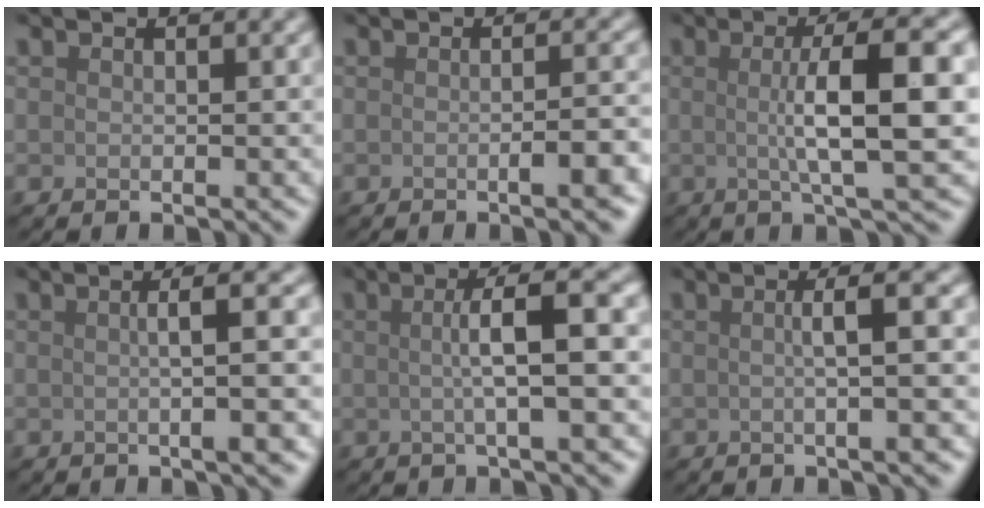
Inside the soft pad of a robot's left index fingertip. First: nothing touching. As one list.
[{"total": 3.2, "force": [-0.8, 0.9, 3.0], "torque": [-0.031, 0.005, -0.014]}, {"total": 8.2, "force": [0.5, 1.9, 8.0], "torque": [-0.110, 0.009, 0.003]}, {"total": 5.1, "force": [0.0, 1.6, 4.8], "torque": [-0.042, 0.014, -0.009]}, {"total": 5.3, "force": [0.3, 1.1, 5.2], "torque": [-0.076, 0.013, 0.000]}, {"total": 4.4, "force": [0.1, 1.2, 4.3], "torque": [-0.044, 0.010, -0.003]}]